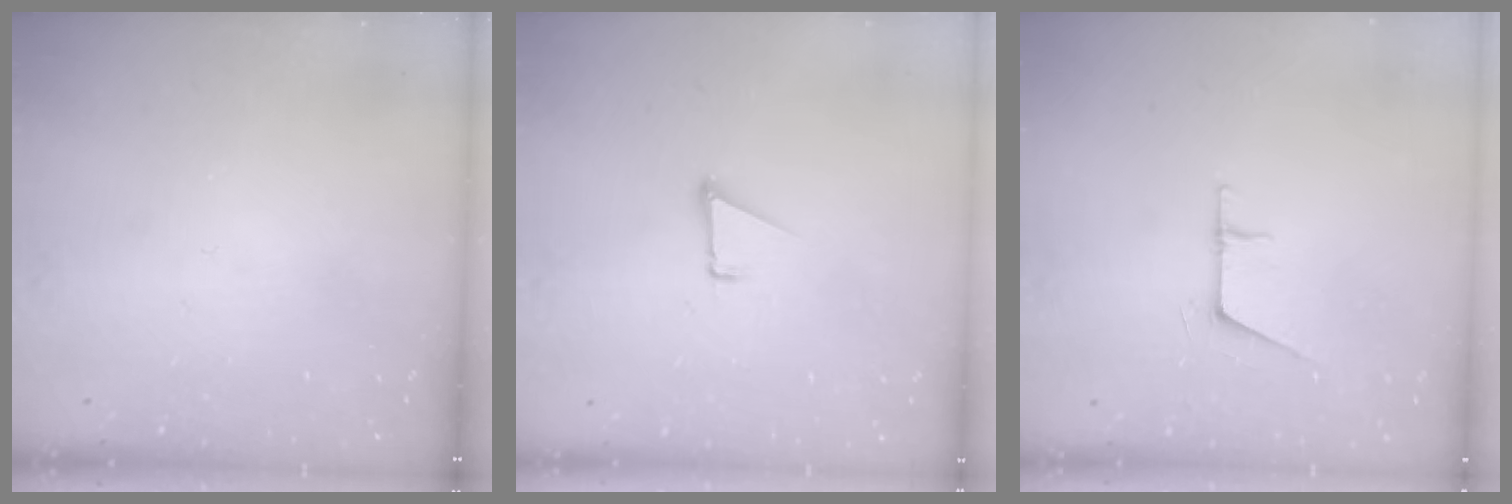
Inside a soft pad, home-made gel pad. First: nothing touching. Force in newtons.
{"total": 1.6, "press": 1.5, "slide": 0.1}
{"total": 5.8, "press": 5.8, "slide": 0.6}